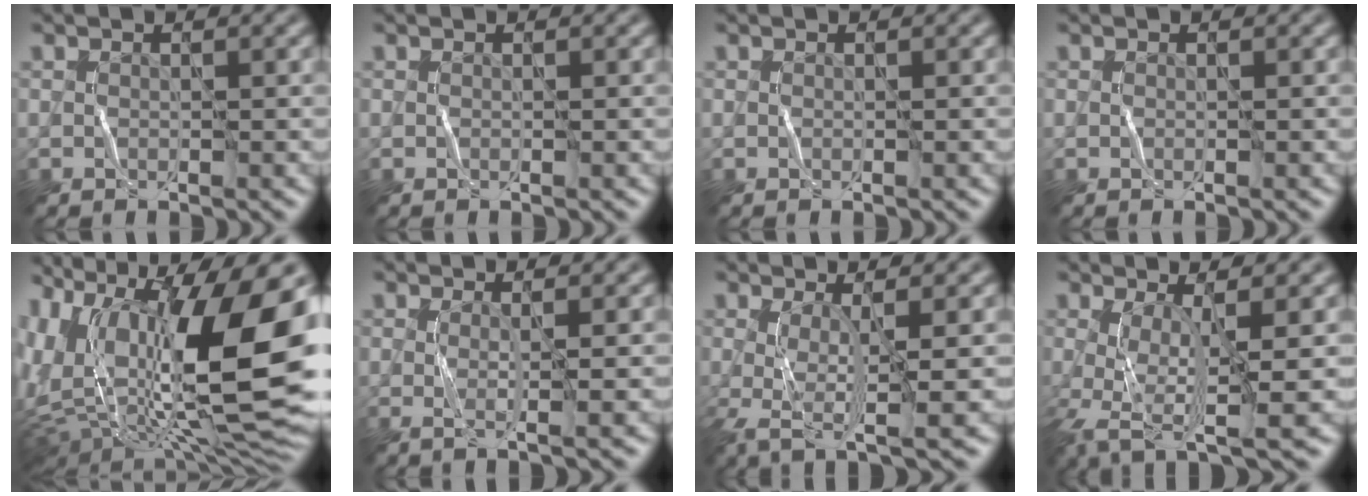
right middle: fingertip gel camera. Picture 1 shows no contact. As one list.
[{"total": 0.0}, {"total": 0.0}, {"total": 0.0}, {"total": 17.8, "force": [1.2, 9.1, 15.3], "torque": [-0.267, 0.001, 0.035]}, {"total": 1.3, "force": [0.1, 0.2, 1.3], "torque": [-0.026, 0.005, 0.002]}, {"total": 4.2, "force": [-1.0, 0.8, 4.0], "torque": [-0.078, 0.004, -0.017]}, {"total": 6.1, "force": [-2.1, 1.4, 5.5], "torque": [-0.100, 0.005, -0.037]}]